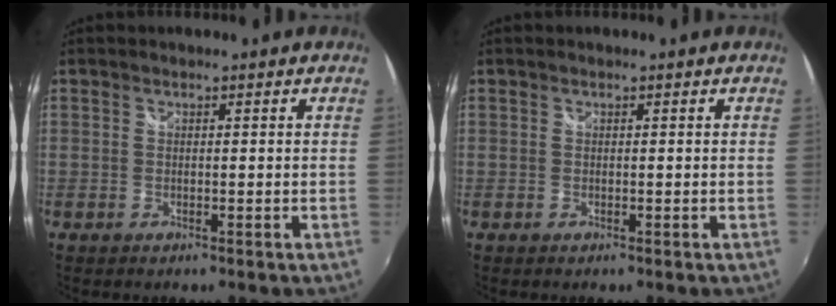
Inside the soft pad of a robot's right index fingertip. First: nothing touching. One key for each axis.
{"total": 0.0}